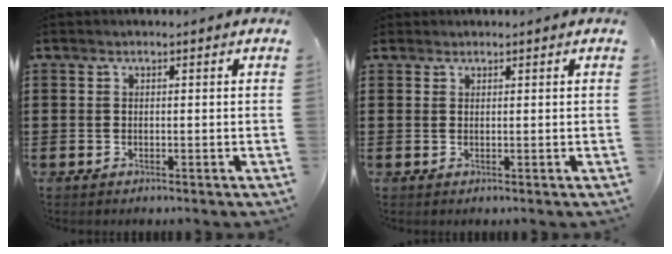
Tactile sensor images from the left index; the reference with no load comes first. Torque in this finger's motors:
{"motor_torque": [1.04, 1.10, 0.14, 0.08]}